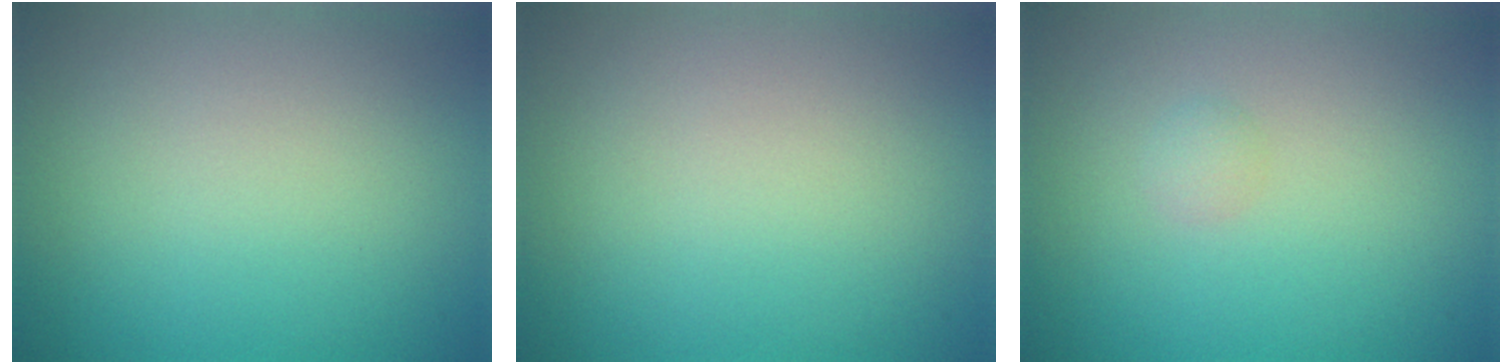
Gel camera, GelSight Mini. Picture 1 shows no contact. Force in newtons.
{"total": 0.0}
{"total": 0.7, "press": 0.7, "slide": 0.0}